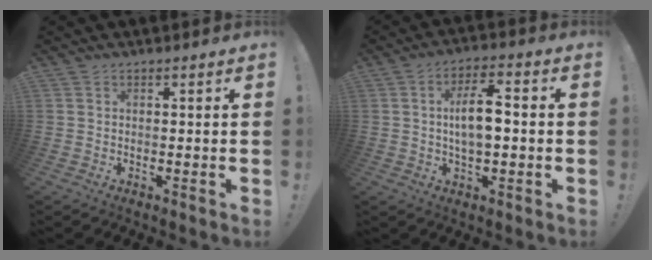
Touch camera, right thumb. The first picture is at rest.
{"total": 8.9, "force": [-0.3, 3.8, 8.0], "torque": [-0.137, 0.003, -0.011]}